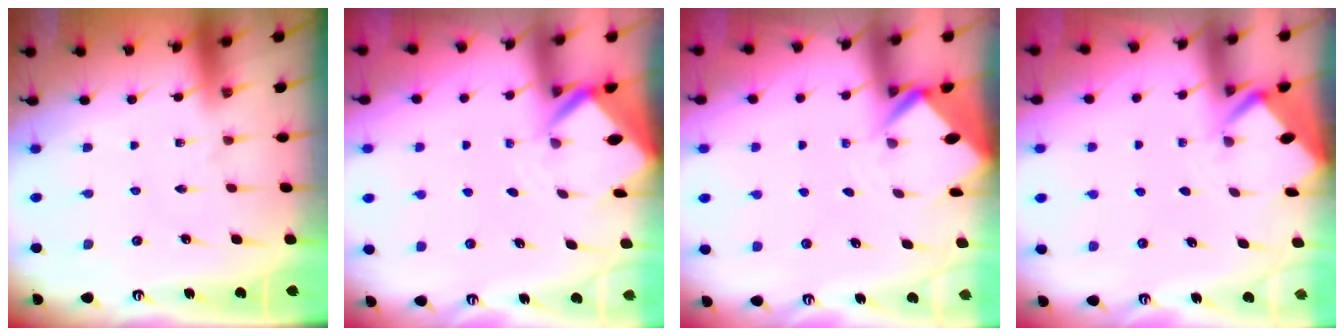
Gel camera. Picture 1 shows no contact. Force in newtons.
{"total": 3.2, "press": 3.2, "slide": 0.2}
{"total": 3.4, "press": 3.4, "slide": 0.2}
{"total": 2.8, "press": 2.8, "slide": 0.2}